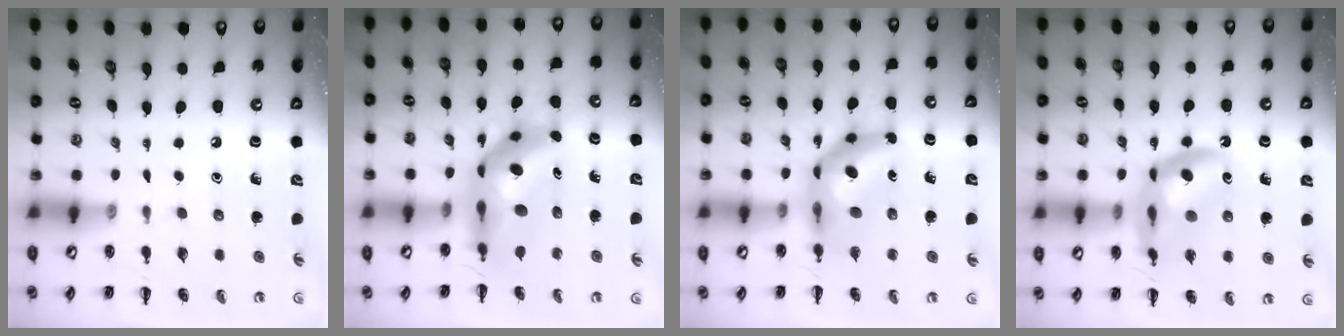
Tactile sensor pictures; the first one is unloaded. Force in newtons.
{"total": 11.0, "press": 10.4, "slide": 3.4}
{"total": 10.2, "press": 9.7, "slide": 3.2}
{"total": 14.4, "press": 14.0, "slide": 3.4}